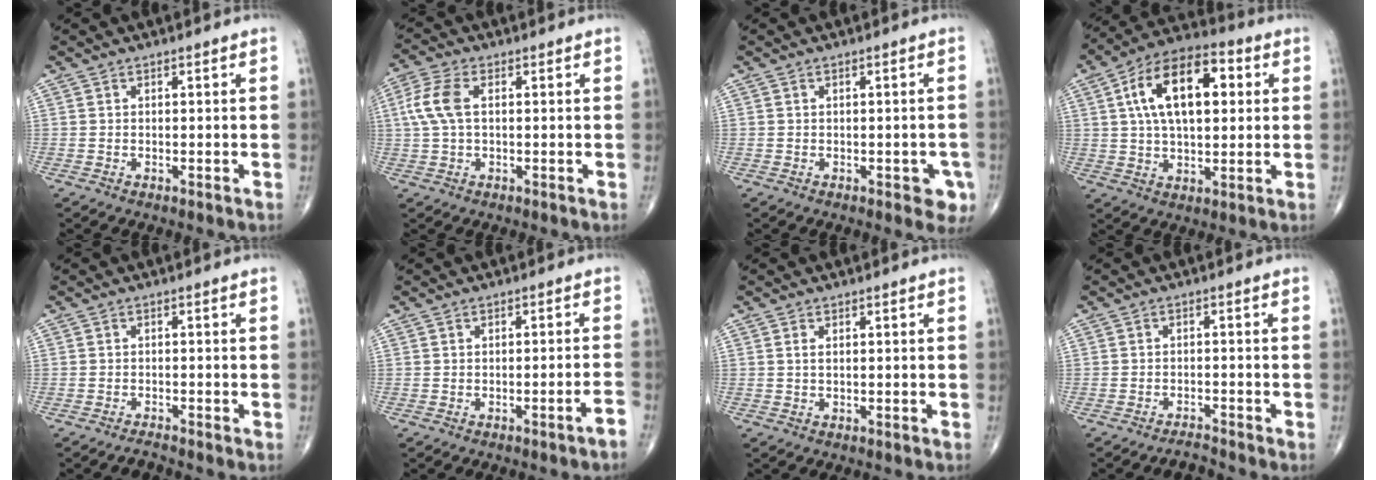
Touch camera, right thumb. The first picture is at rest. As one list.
[{"total": 7.8, "force": [1.1, 4.3, 6.4], "torque": [-0.164, 0.022, 0.019]}, {"total": 3.6, "force": [-1.4, 2.1, 2.5], "torque": [-0.003, 0.003, -0.015]}, {"total": 17.2, "force": [4.1, 9.0, 14.1], "torque": [-0.221, 0.018, 0.062]}, {"total": 1.0, "force": [-1.0, 0.1, -0.1], "torque": [-0.002, 0.000, -0.021]}, {"total": 2.1, "force": [-1.6, -0.1, 1.4], "torque": [-0.026, 0.015, -0.021]}, {"total": 0.9, "force": [0.3, 0.4, 0.8], "torque": [-0.019, 0.004, 0.007]}, {"total": 1.7, "force": [-1.6, 0.1, -0.5], "torque": [0.005, 0.007, -0.029]}]